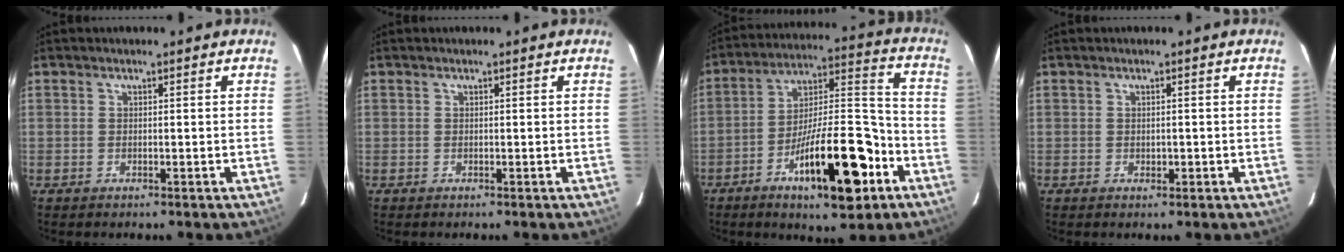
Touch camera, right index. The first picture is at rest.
{"total": 0.0}
{"total": 18.1, "force": [-8.4, 4.3, 15.4], "torque": [-0.249, 0.010, -0.125]}
{"total": 0.9, "force": [-0.2, 0.6, 0.6], "torque": [-0.008, 0.001, -0.001]}